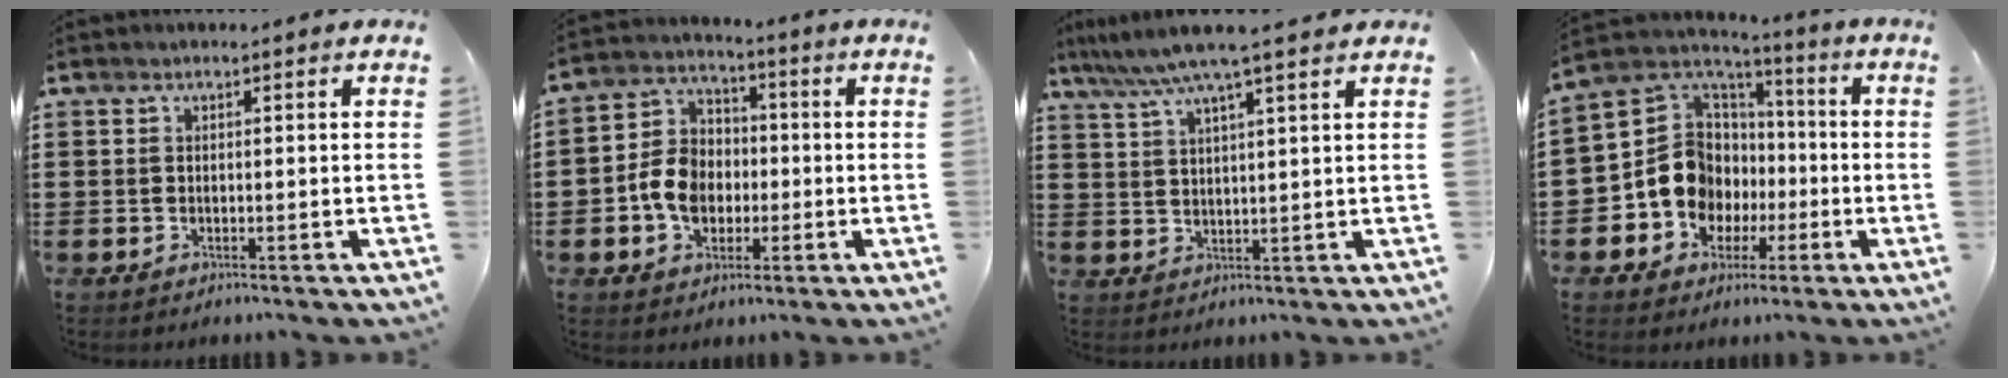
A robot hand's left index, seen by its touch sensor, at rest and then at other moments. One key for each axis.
{"total": 7.8, "fx": -1.8, "fy": 6.2, "fz": 4.3, "tx": -0.106, "ty": 0.016, "tz": -0.034}
{"total": 6.3, "fx": 5.1, "fy": -0.3, "fz": 3.8, "tx": -0.088, "ty": -0.017, "tz": 0.088}
{"total": 11.2, "fx": -2.7, "fy": 9.9, "fz": 4.5, "tx": -0.128, "ty": 0.000, "tz": -0.049}